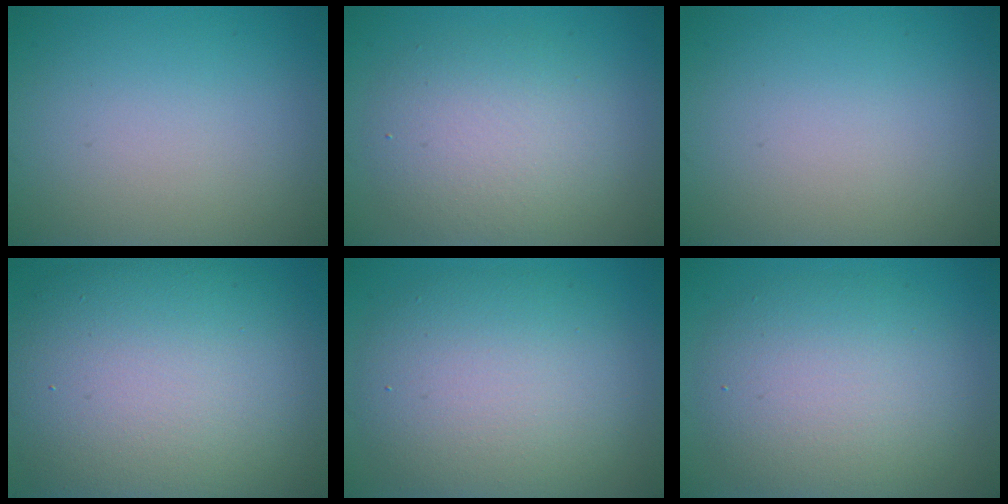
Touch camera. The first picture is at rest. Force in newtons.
{"total": 4.8, "press": 4.8, "slide": 0.3}
{"total": 0.0}
{"total": 13.3, "press": 13.3, "slide": 0.8}
{"total": 8.3, "press": 8.2, "slide": 0.5}
{"total": 6.9, "press": 6.9, "slide": 0.6}